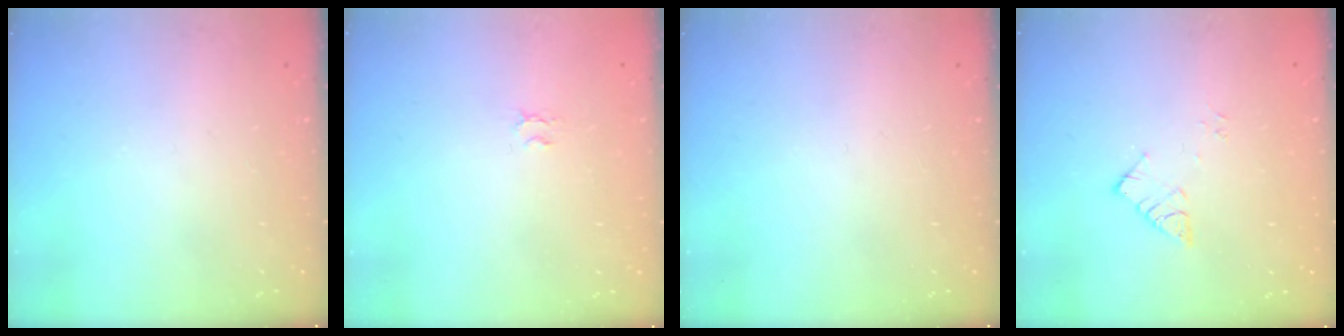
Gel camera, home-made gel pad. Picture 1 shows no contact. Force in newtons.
{"total": 1.9, "press": 1.9, "slide": 0.2}
{"total": 0.0}
{"total": 6.0, "press": 6.0, "slide": 0.3}